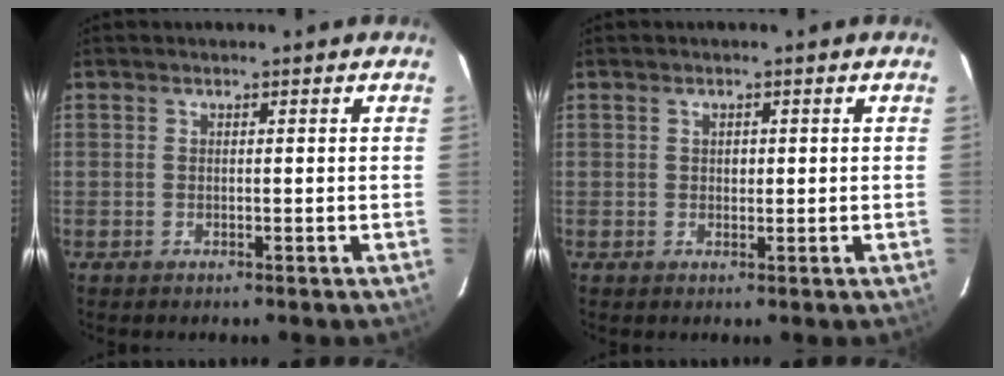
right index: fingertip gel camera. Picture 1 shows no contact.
{"total": 1.1, "force": [0.2, 0.9, 0.5], "torque": [-0.005, 0.003, 0.003]}